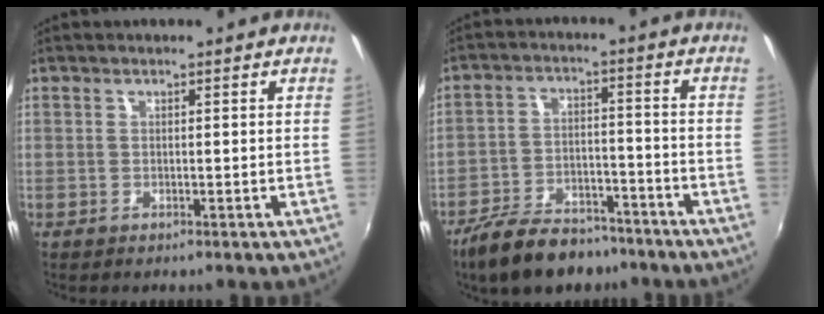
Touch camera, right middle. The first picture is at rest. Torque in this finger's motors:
{"motor_torque": [0.91, -0.72, 0.11, 0.00]}